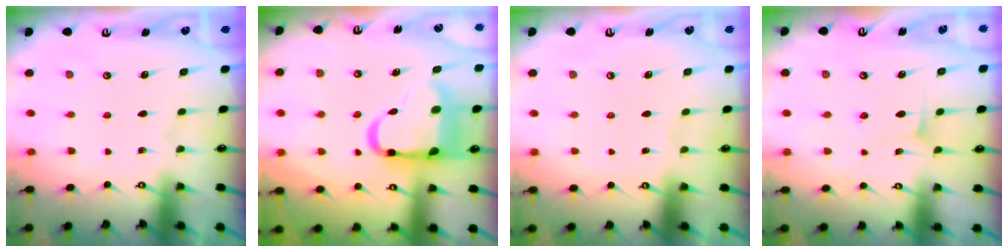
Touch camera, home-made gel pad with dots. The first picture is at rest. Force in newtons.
{"total": 15.7, "press": 15.6, "slide": 1.7}
{"total": 1.2, "press": 1.2, "slide": 0.1}
{"total": 6.2, "press": 6.1, "slide": 1.0}